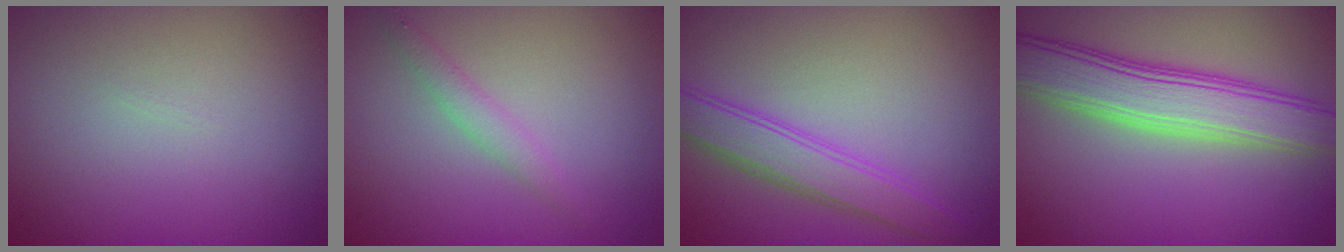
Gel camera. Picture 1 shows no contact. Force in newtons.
{"total": 1.6, "press": 1.6, "slide": 0.0}
{"total": 3.4, "press": 3.4, "slide": 0.1}
{"total": 6.5, "press": 6.5, "slide": 0.1}